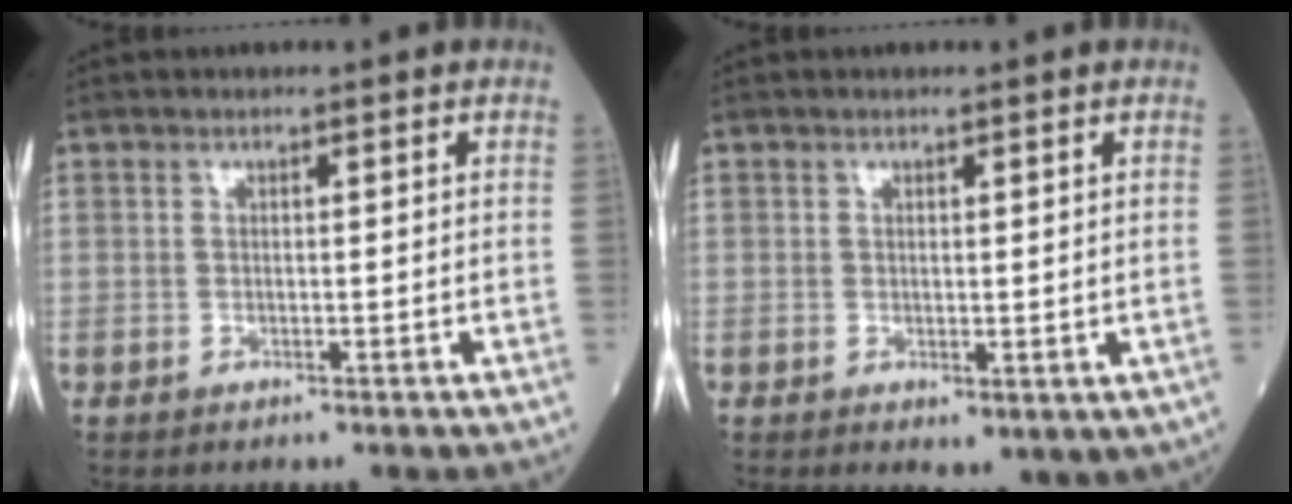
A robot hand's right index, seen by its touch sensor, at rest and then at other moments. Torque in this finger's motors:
{"motor_torque": [0.05, -0.25, 0.09, 0.00]}